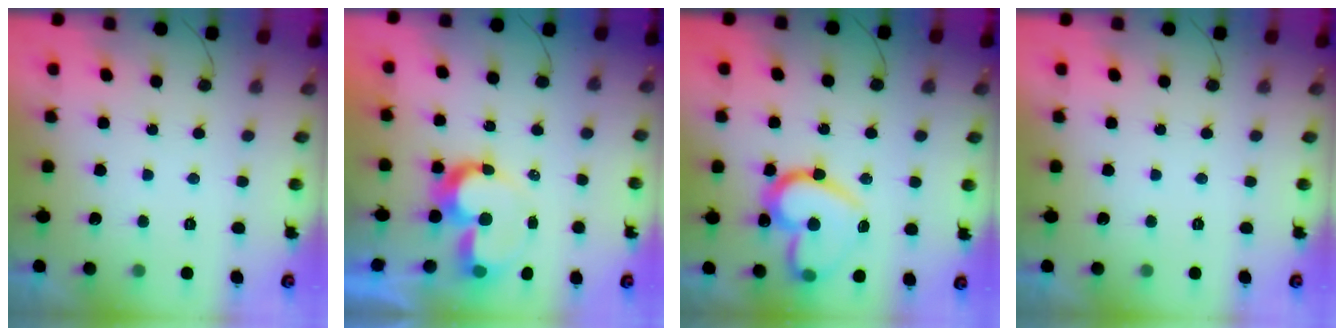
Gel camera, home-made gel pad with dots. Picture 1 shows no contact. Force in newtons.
{"total": 10.8, "press": 10.8, "slide": 0.8}
{"total": 19.0, "press": 19.0, "slide": 1.8}
{"total": 0.0}